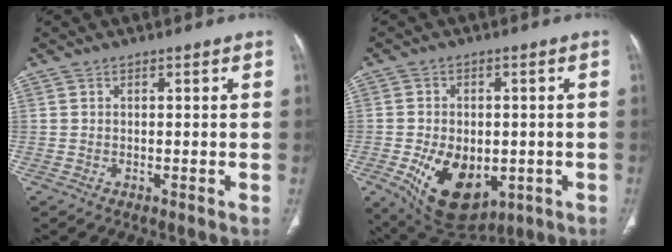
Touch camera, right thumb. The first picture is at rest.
{"total": 14.7, "force": [-4.1, 9.3, 10.7], "torque": [-0.155, -0.005, -0.041]}